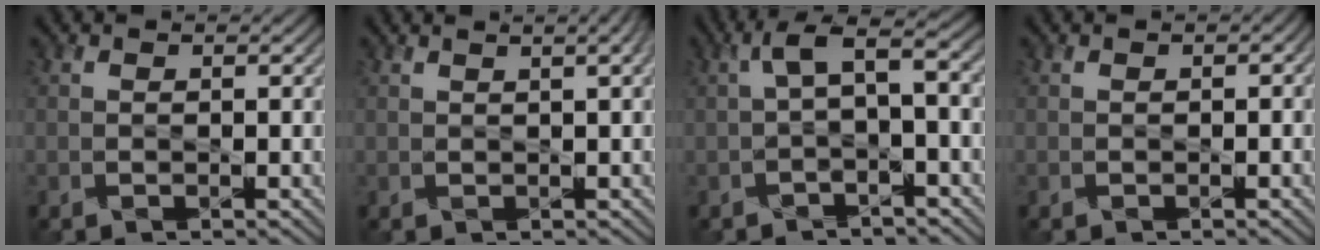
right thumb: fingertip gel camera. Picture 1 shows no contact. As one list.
[{"total": 3.5, "force": [1.6, 1.0, 2.9], "torque": [-0.027, 0.014, 0.004]}, {"total": 4.5, "force": [0.1, 1.3, 4.3], "torque": [-0.082, 0.012, -0.004]}, {"total": 0.6, "force": [-0.1, 0.5, 0.4], "torque": [-0.005, -0.004, -0.003]}]